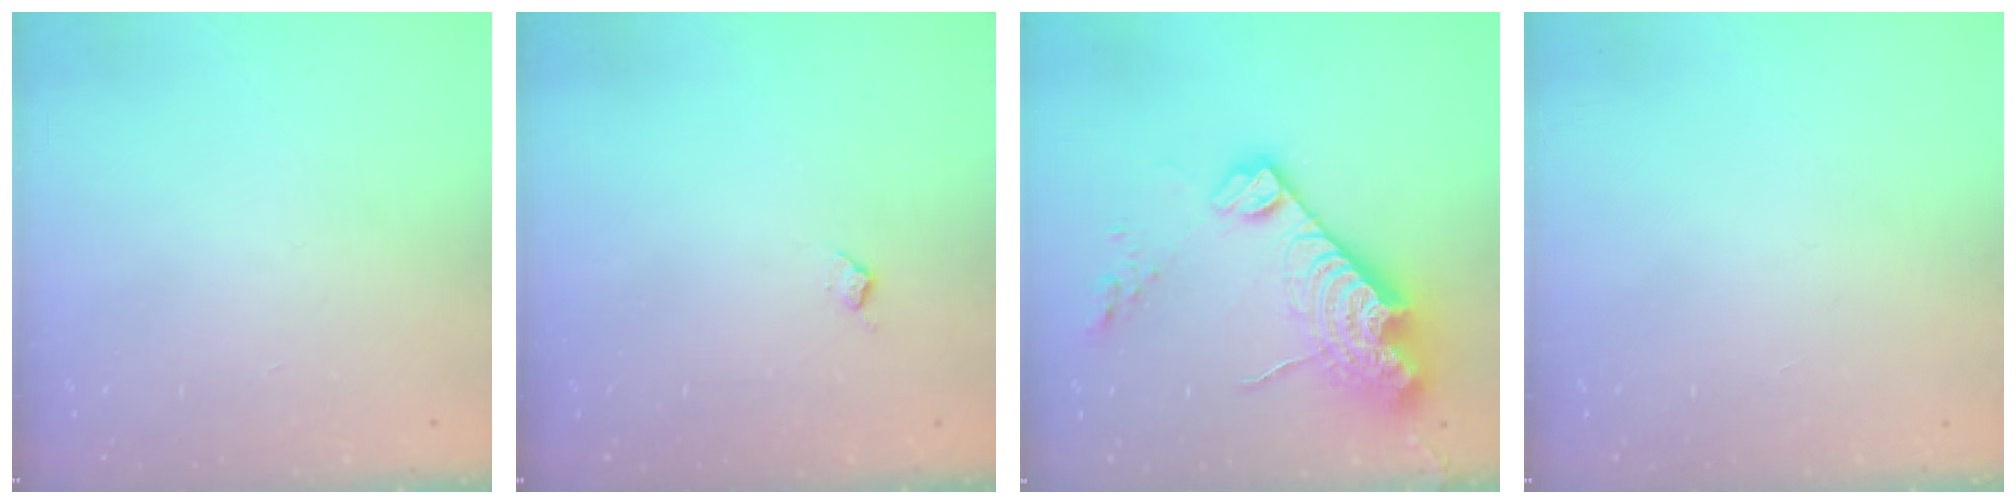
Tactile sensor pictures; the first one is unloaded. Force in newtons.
{"total": 4.1, "press": 4.0, "slide": 0.5}
{"total": 17.5, "press": 17.4, "slide": 1.6}
{"total": 0.0}